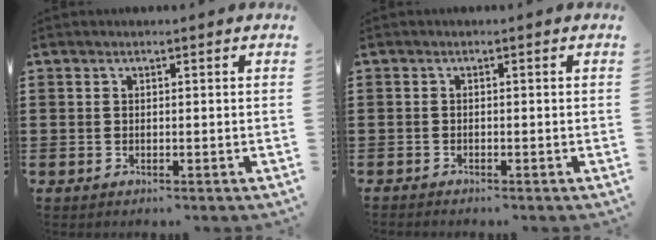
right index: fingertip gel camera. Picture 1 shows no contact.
{"total": 0.7, "force": [-0.7, 0.1, -0.1], "torque": [0.001, 0.000, -0.014]}